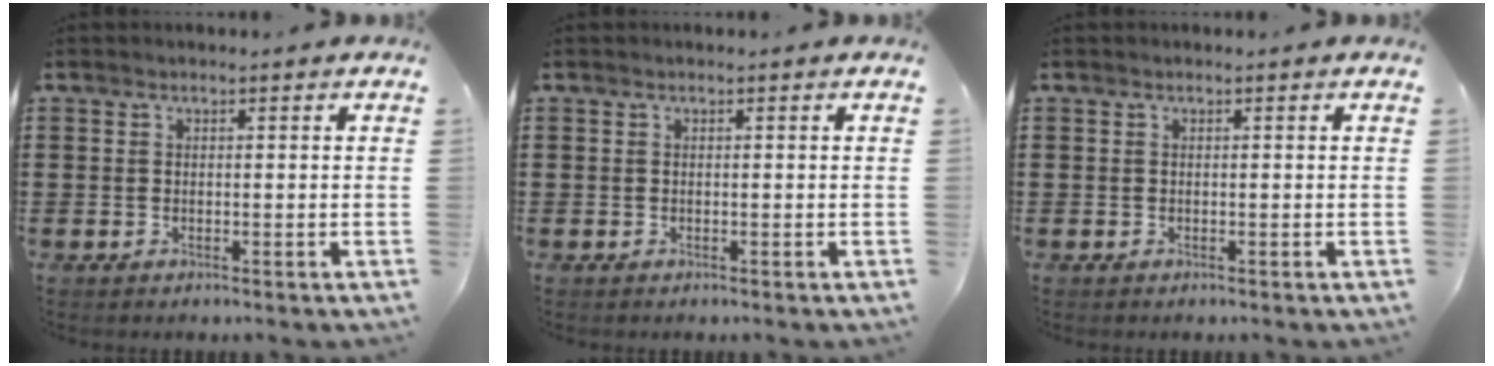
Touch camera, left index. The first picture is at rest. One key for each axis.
{"total": 0.0}
{"total": 0.0}